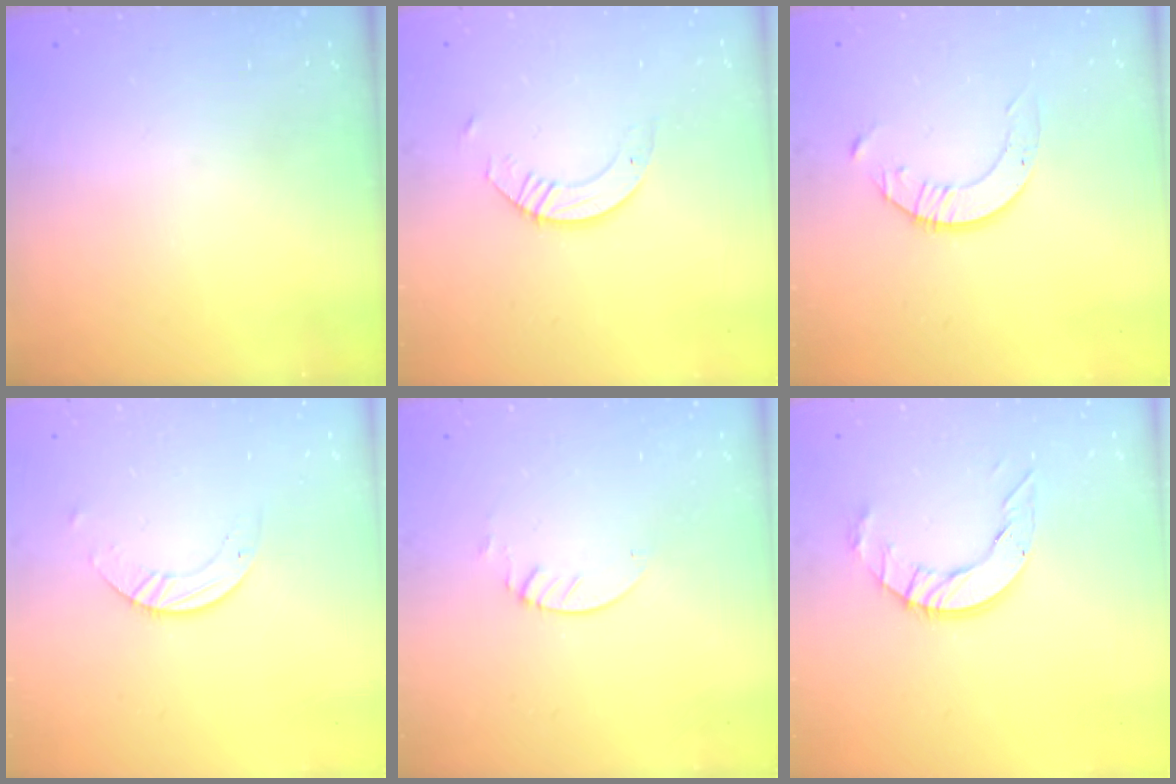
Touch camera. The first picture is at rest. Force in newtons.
{"total": 3.8, "press": 3.7, "slide": 0.4}
{"total": 3.3, "press": 3.3, "slide": 0.3}
{"total": 3.1, "press": 3.1, "slide": 0.2}
{"total": 1.3, "press": 1.3, "slide": 0.1}
{"total": 8.1, "press": 8.0, "slide": 0.3}